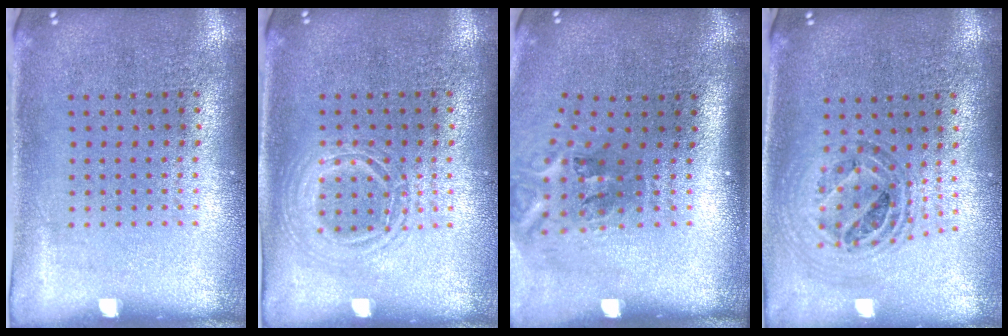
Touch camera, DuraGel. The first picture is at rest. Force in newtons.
{"total": 1.2, "press": 1.2, "slide": 0.1}
{"total": 2.3, "press": 1.4, "slide": 1.9}
{"total": 1.0, "press": 1.0, "slide": 0.1}